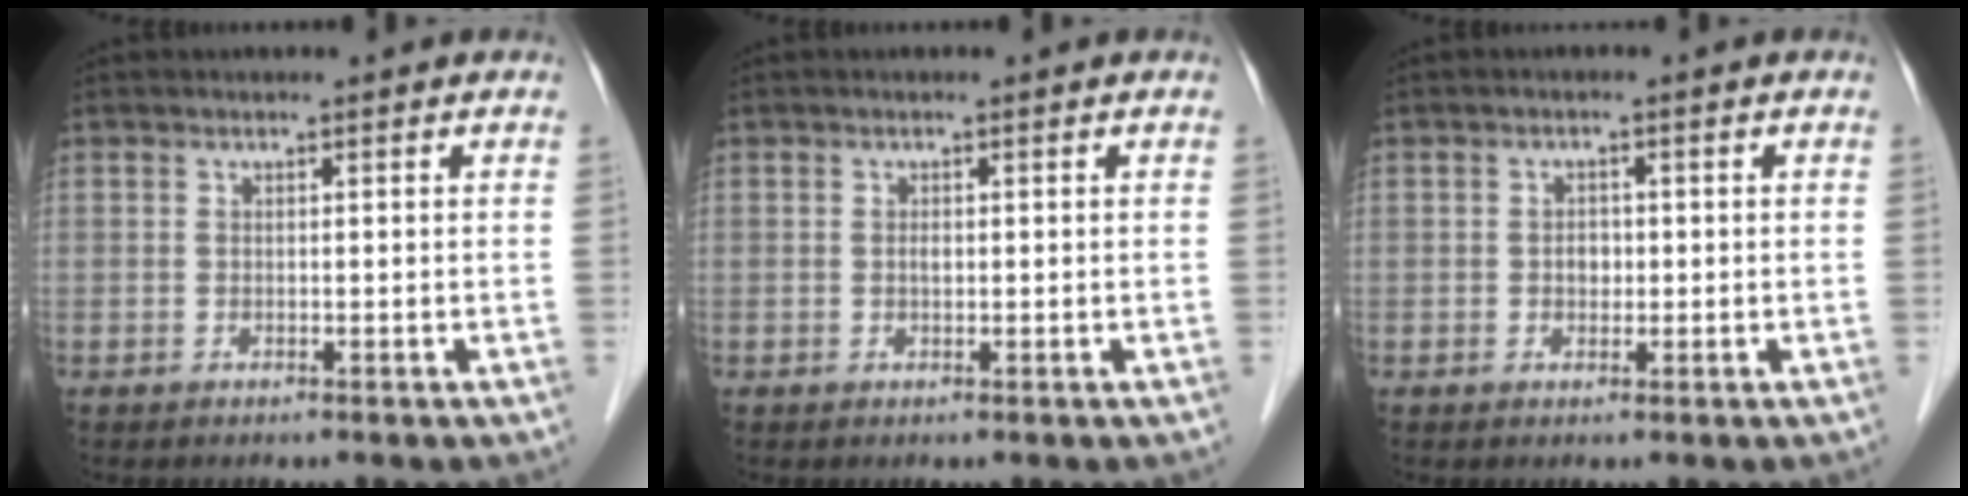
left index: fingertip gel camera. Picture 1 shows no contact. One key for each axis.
{"total": 0.7, "fx": 0.0, "fy": 0.3, "fz": 0.6, "tx": -0.013, "ty": 0.001, "tz": 0.000}
{"total": 1.7, "fx": -0.1, "fy": 1.3, "fz": 1.1, "tx": -0.017, "ty": 0.003, "tz": -0.002}